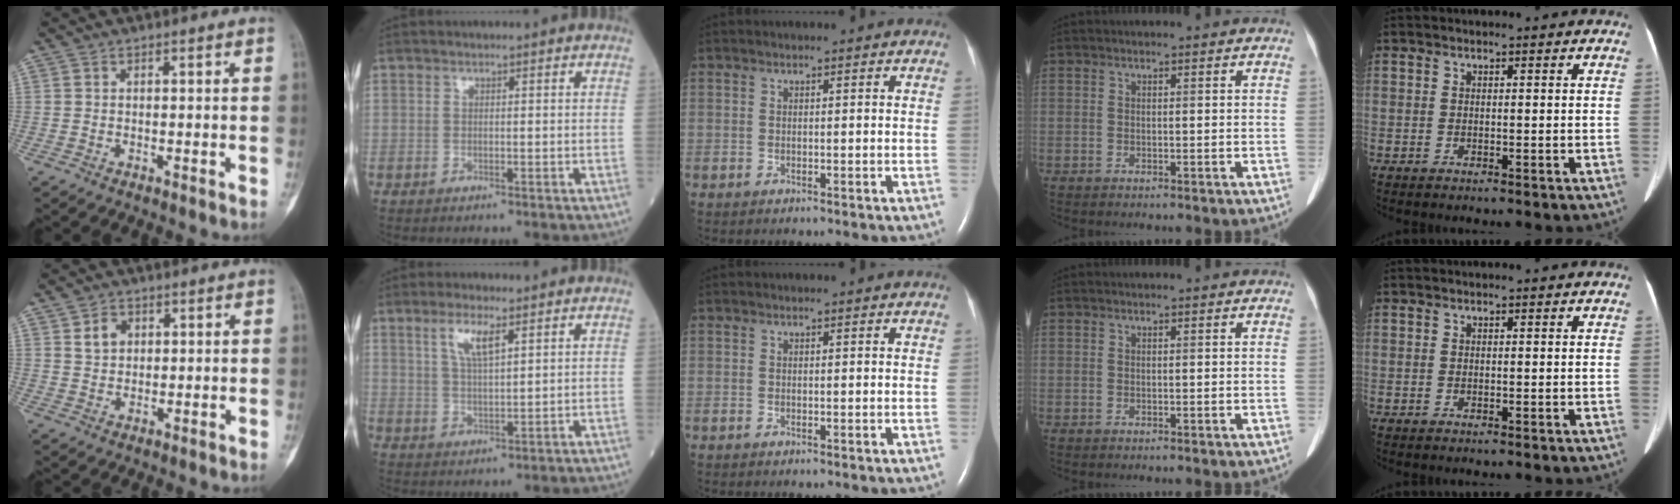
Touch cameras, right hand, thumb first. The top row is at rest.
{"thumb": {"total": 3.8, "force": [1.4, 3.0, 1.8], "torque": [-0.014, -0.005, 0.026]}, "index": {"total": 5.1, "force": [2.7, 1.0, 4.2], "torque": [-0.087, 0.001, 0.054]}}